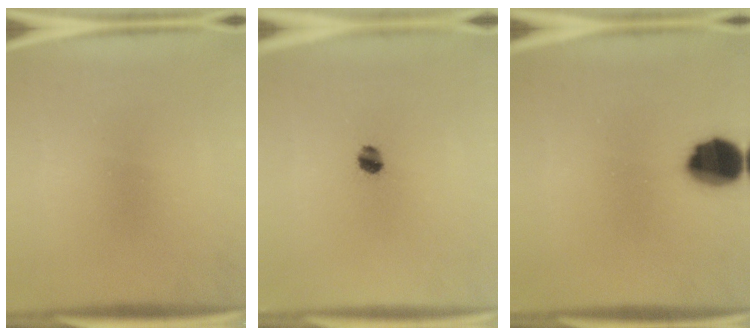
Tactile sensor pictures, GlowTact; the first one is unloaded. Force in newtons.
{"total": 3.0}
{"total": 11.6}